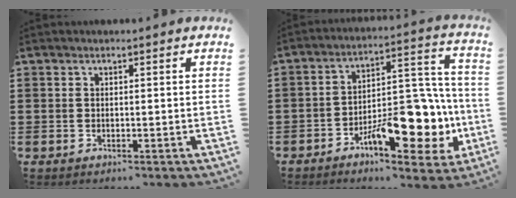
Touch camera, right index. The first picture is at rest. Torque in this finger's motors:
{"motor_torque": [1.69, -0.45, 1.05, 0.21]}